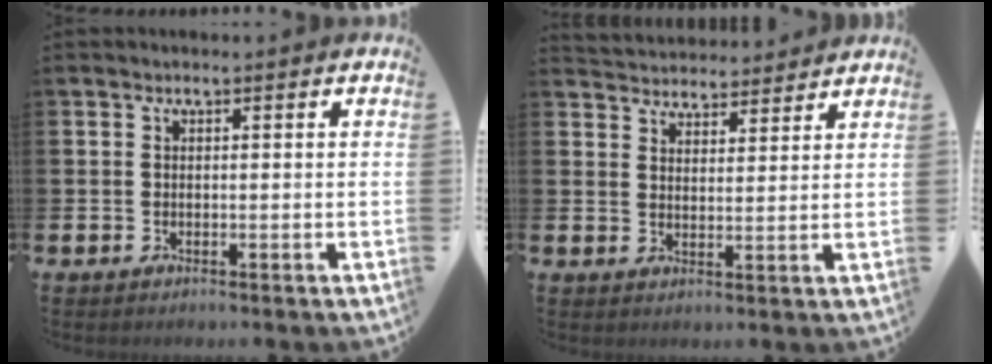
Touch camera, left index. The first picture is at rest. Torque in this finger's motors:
{"motor_torque": [1.05, -1.08, 0.08, 0.06]}